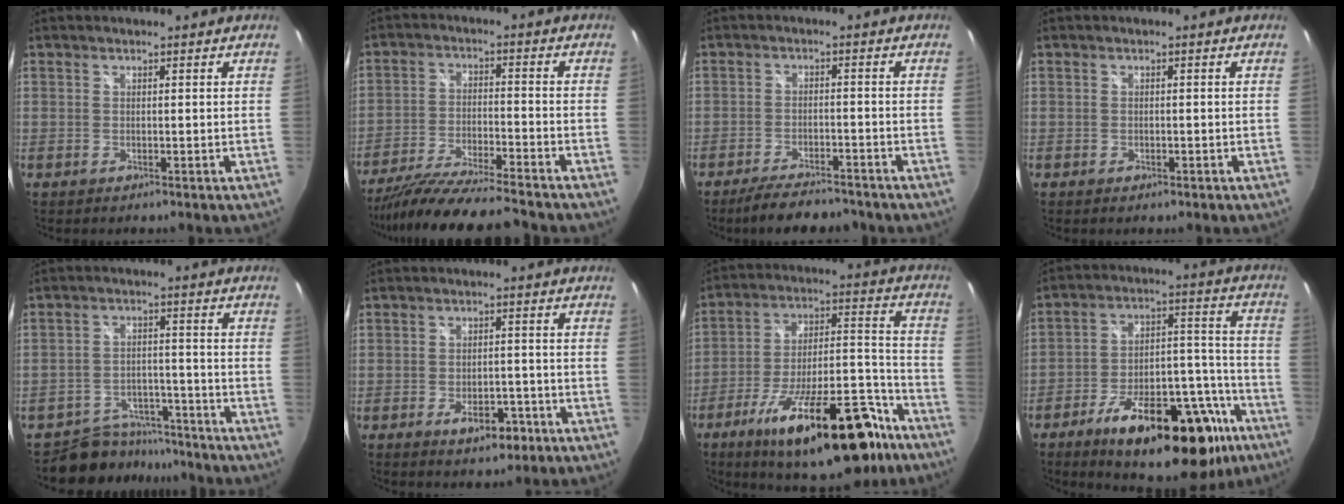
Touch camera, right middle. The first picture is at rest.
{"total": 16.2, "force": [-14.5, 0.9, 7.3], "torque": [-0.151, -0.036, -0.242]}
{"total": 9.3, "force": [-7.8, 2.6, 4.2], "torque": [-0.092, -0.010, -0.120]}
{"total": 1.3, "force": [-0.7, 0.9, 0.6], "torque": [-0.011, -0.005, -0.012]}
{"total": 9.1, "force": [-8.2, 4.1, 0.4], "torque": [-0.020, 0.023, -0.120]}
{"total": 6.3, "force": [-3.4, 3.4, 4.1], "torque": [-0.076, 0.000, -0.044]}
{"total": 27.9, "force": [-18.1, 9.2, 19.1], "torque": [-0.295, -0.004, -0.262]}
{"total": 28.3, "force": [-17.8, 11.3, 18.8], "torque": [-0.263, 0.025, -0.244]}